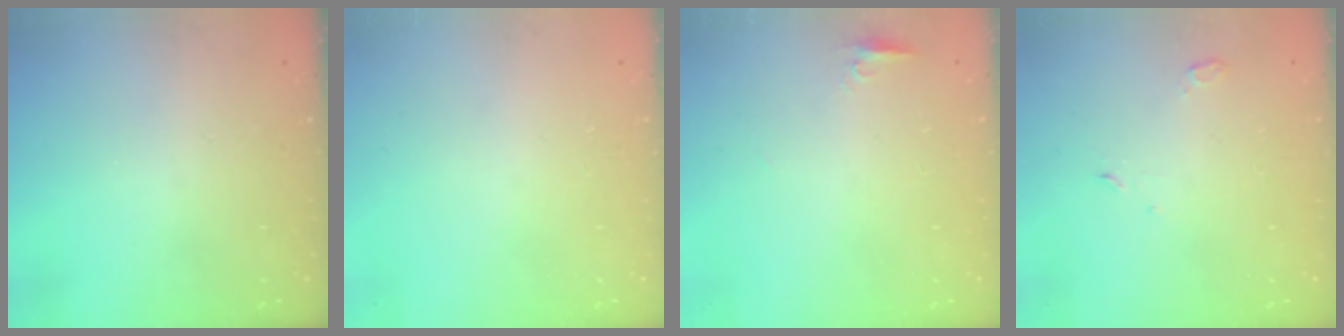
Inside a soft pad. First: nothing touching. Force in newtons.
{"total": 7.3, "press": 1.3, "slide": 7.2}
{"total": 4.8, "press": 4.7, "slide": 1.2}
{"total": 2.7, "press": 2.6, "slide": 0.8}